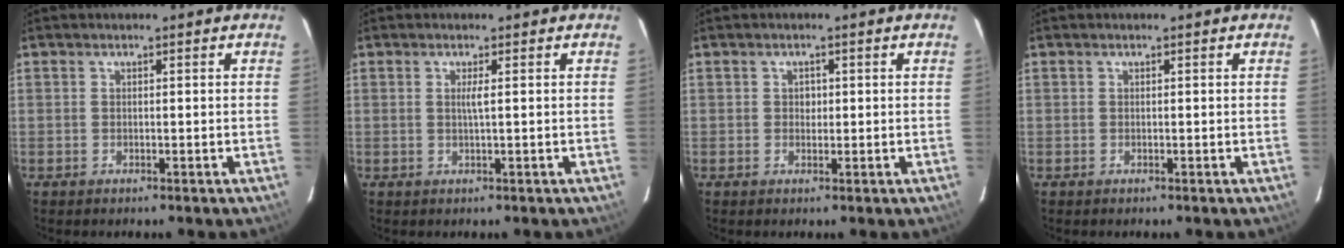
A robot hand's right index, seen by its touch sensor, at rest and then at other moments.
{"total": 1.4, "force": [0.3, -0.4, 1.3], "torque": [-0.023, -0.002, 0.005]}
{"total": 1.2, "force": [0.1, 1.2, 0.3], "torque": [-0.001, 0.004, 0.003]}
{"total": 0.0}